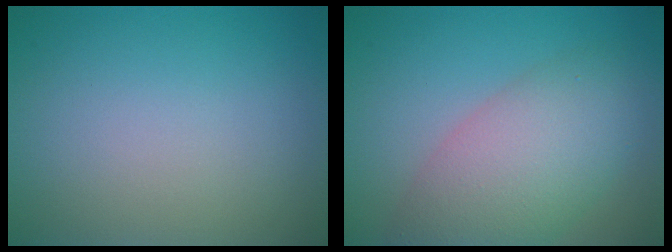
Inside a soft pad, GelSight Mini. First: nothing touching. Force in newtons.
{"total": 6.9, "press": 6.9, "slide": 0.5}